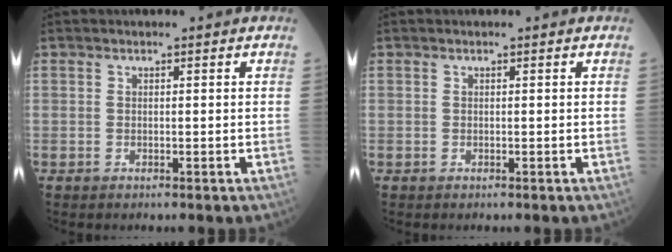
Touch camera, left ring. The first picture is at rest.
{"total": 0.0}